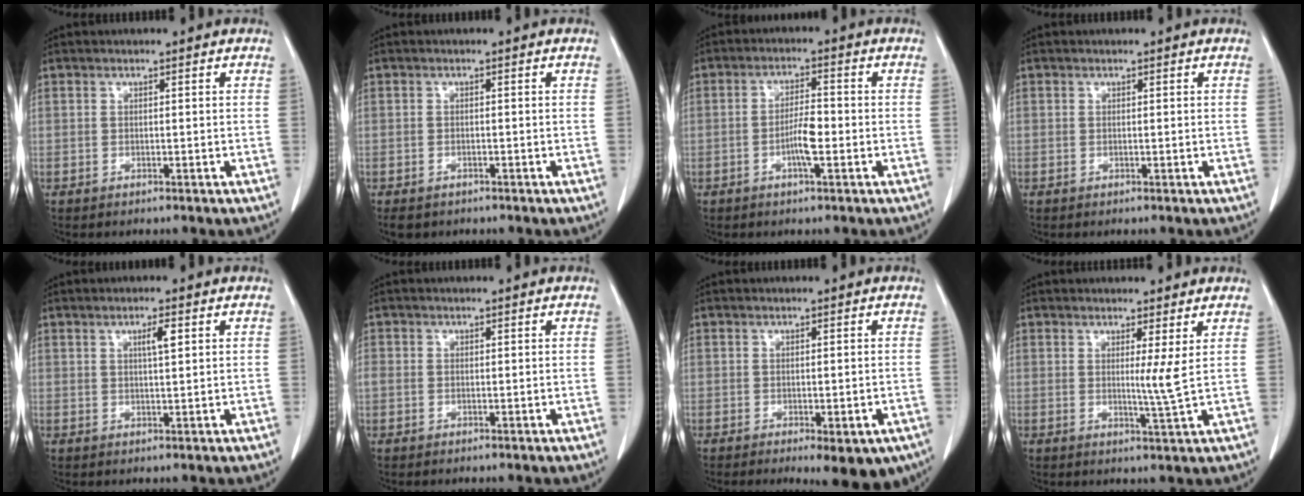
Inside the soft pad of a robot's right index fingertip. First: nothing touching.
{"total": 2.8, "force": [-2.2, 1.4, 1.0], "torque": [-0.019, -0.004, -0.027]}
{"total": 4.5, "force": [-1.4, 0.8, 4.2], "torque": [-0.081, 0.003, -0.026]}
{"total": 0.0}
{"total": 2.4, "force": [0.9, 0.2, 2.2], "torque": [-0.039, 0.000, 0.015]}
{"total": 1.4, "force": [-0.2, 1.1, 0.8], "torque": [-0.025, 0.010, -0.002]}
{"total": 7.5, "force": [-4.6, 2.2, 5.5], "torque": [-0.057, -0.009, -0.061]}
{"total": 3.0, "force": [0.7, -0.8, 2.8], "torque": [-0.050, -0.012, 0.014]}